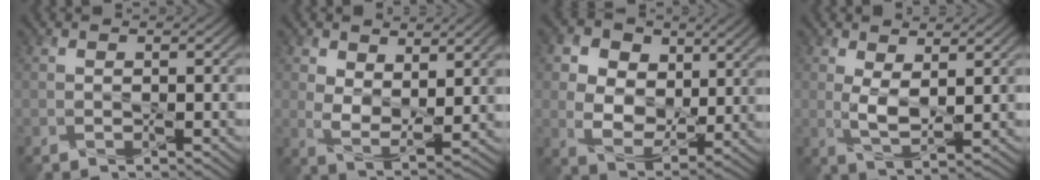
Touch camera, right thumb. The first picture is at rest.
{"total": 6.8, "force": [3.0, 3.7, 4.9], "torque": [-0.102, -0.012, 0.054]}
{"total": 11.5, "force": [4.9, 7.8, 6.8], "torque": [-0.164, 0.001, 0.082]}
{"total": 4.0, "force": [1.2, 1.6, 3.4], "torque": [-0.079, -0.007, 0.028]}